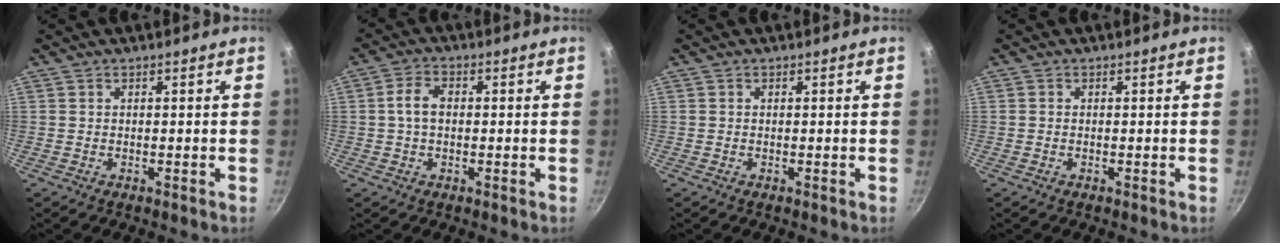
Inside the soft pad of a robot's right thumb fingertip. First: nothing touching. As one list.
[{"total": 4.7, "force": [0.2, 3.1, 3.5], "torque": [-0.063, 0.013, -0.002]}, {"total": 0.0}, {"total": 0.0}]